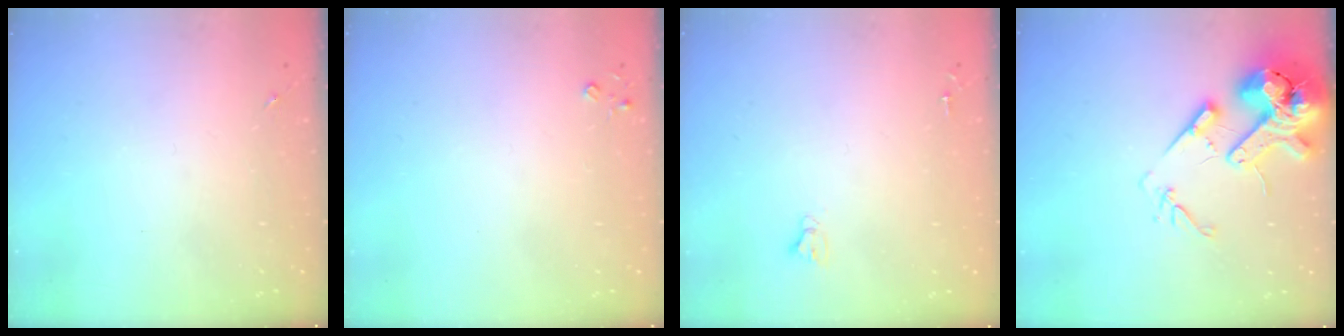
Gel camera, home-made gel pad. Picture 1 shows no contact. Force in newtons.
{"total": 2.3, "press": 2.3, "slide": 0.3}
{"total": 2.5, "press": 2.5, "slide": 0.2}
{"total": 16.8, "press": 16.6, "slide": 2.5}